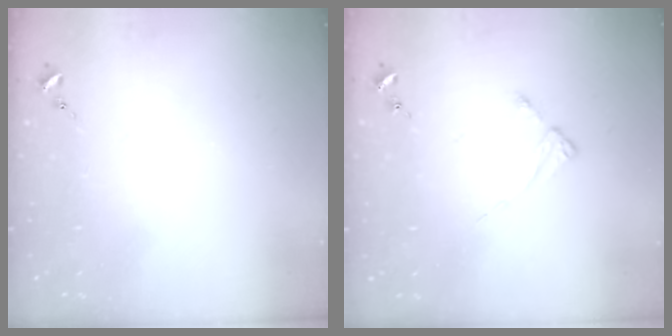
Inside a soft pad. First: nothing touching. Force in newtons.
{"total": 2.3, "press": 2.3, "slide": 0.4}